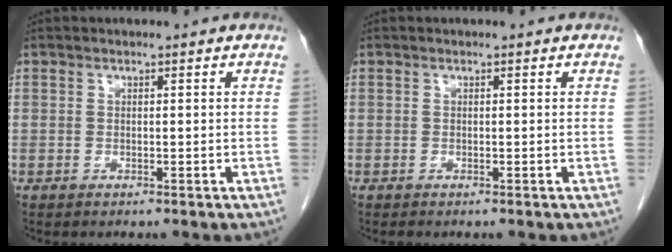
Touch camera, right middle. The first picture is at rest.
{"total": 0.0}